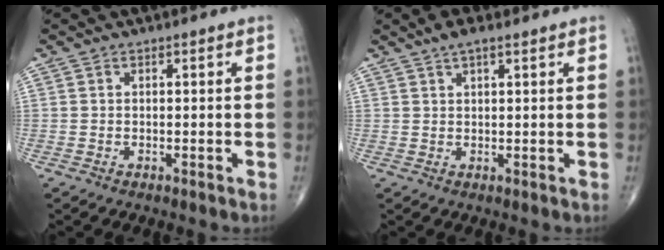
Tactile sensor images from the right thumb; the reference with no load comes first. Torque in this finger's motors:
{"motor_torque": [-0.53, 0.55, 0.52, 0.22, 0.00]}